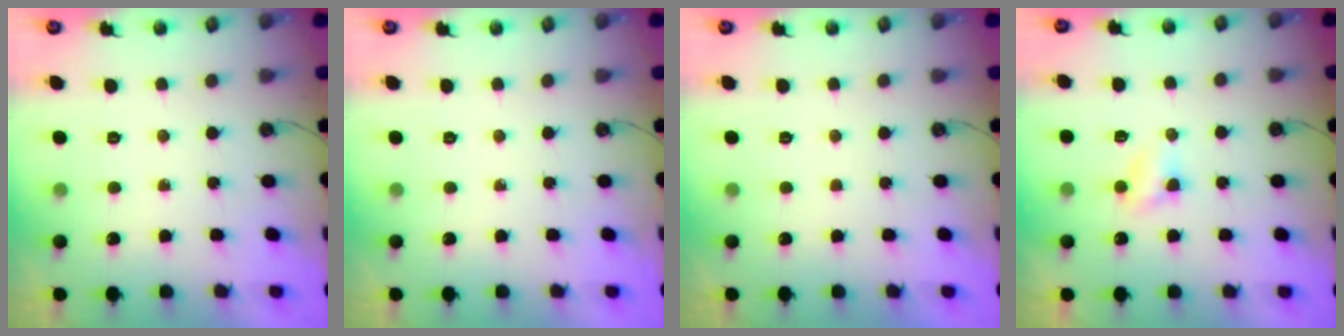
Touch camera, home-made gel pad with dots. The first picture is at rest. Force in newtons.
{"total": 0.0}
{"total": 0.0}
{"total": 2.9, "press": 2.9, "slide": 0.3}